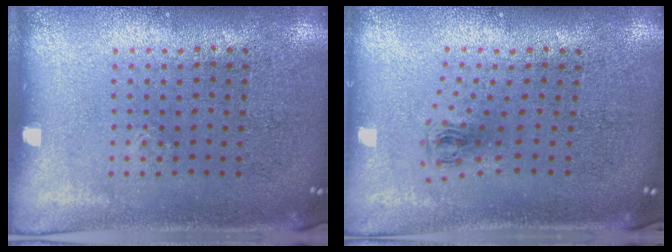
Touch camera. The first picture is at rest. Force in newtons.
{"total": 0.7, "press": 0.4, "slide": 0.6}